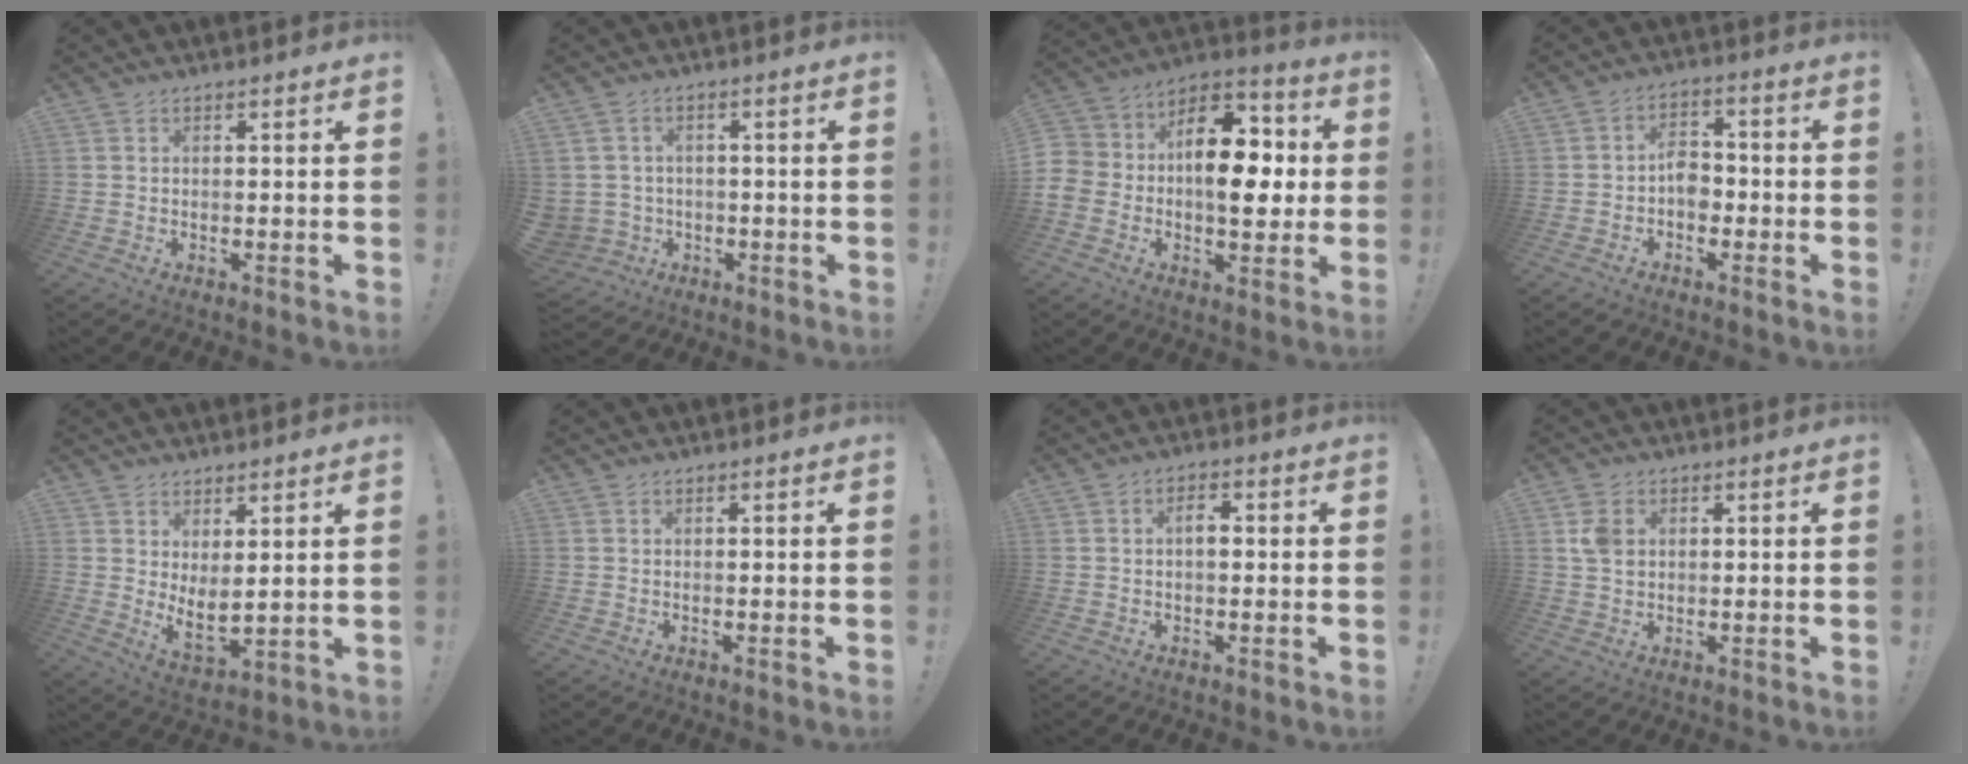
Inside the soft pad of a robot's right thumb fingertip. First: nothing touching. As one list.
[{"total": 4.8, "force": [0.0, 4.7, 1.1], "torque": [-0.034, -0.002, 0.006]}, {"total": 17.3, "force": [-1.9, 12.4, 12.0], "torque": [-0.193, 0.028, -0.027]}, {"total": 6.1, "force": [-2.0, 4.4, 3.7], "torque": [-0.069, 0.014, -0.034]}, {"total": 5.7, "force": [4.0, 1.9, 3.5], "torque": [-0.052, -0.035, 0.079]}, {"total": 0.0}, {"total": 2.9, "force": [-0.3, 1.6, 2.5], "torque": [-0.039, 0.008, -0.010]}, {"total": 4.7, "force": [1.4, 3.4, 2.8], "torque": [-0.041, 0.001, 0.026]}]